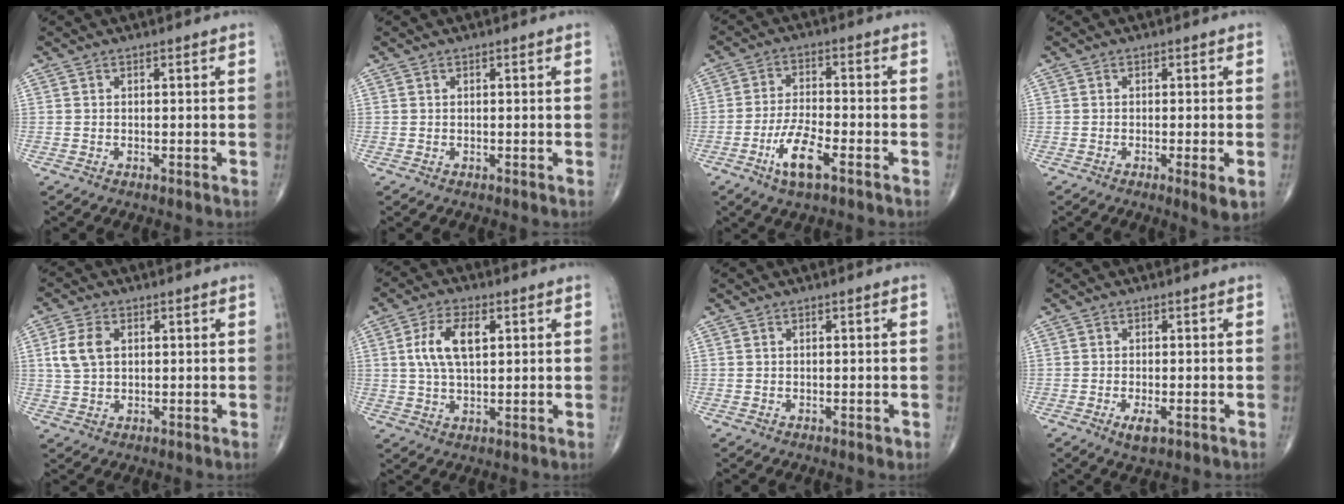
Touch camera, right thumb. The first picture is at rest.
{"total": 0.0}
{"total": 7.9, "force": [-4.0, 2.3, 6.4], "torque": [-0.130, 0.015, -0.074]}
{"total": 3.6, "force": [-1.1, 0.5, 3.4], "torque": [-0.055, -0.011, -0.020]}
{"total": 6.0, "force": [1.3, 3.9, 4.3], "torque": [-0.091, 0.003, 0.025]}
{"total": 8.6, "force": [2.1, 4.3, 7.2], "torque": [-0.139, 0.003, 0.039]}
{"total": 0.5, "force": [-0.2, 0.3, 0.4], "torque": [-0.003, 0.000, -0.004]}
{"total": 3.0, "force": [-1.3, 1.1, 2.5], "torque": [-0.044, -0.004, -0.022]}